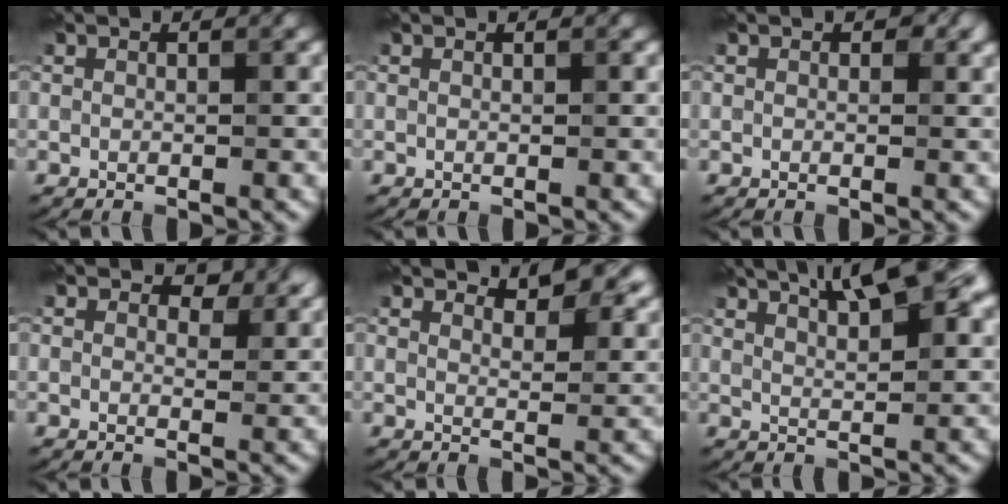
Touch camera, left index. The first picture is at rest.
{"total": 0.0}
{"total": 1.0, "force": [0.3, 0.8, 0.6], "torque": [-0.003, -0.002, 0.000]}
{"total": 2.5, "force": [1.5, 1.4, 1.4], "torque": [-0.019, -0.005, 0.016]}
{"total": 4.3, "force": [3.3, 1.6, 2.2], "torque": [-0.029, -0.001, 0.047]}
{"total": 7.9, "force": [4.8, 2.4, 5.8], "torque": [-0.075, 0.028, 0.064]}